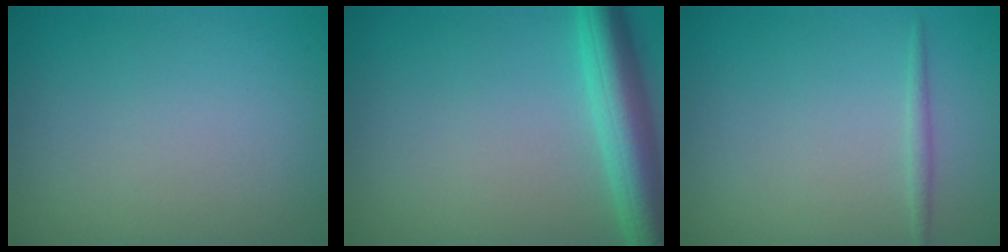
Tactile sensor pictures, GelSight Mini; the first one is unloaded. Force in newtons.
{"total": 5.7, "press": 5.7, "slide": 0.2}
{"total": 0.8, "press": 0.8, "slide": 0.0}